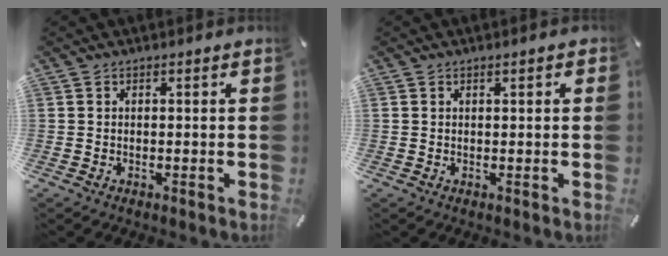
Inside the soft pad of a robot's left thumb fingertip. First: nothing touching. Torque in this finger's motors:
{"motor_torque": [-0.43, -0.12, -0.04, 0.04, 0.07]}